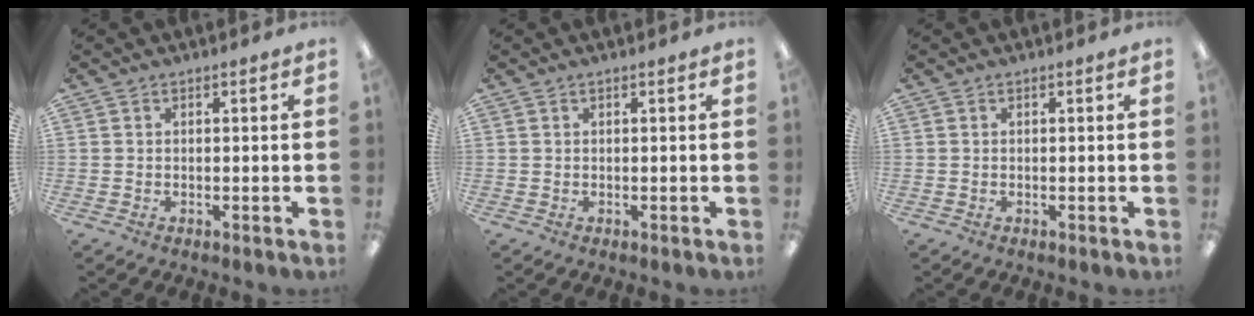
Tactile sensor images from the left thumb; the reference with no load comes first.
{"total": 0.0}
{"total": 0.0}